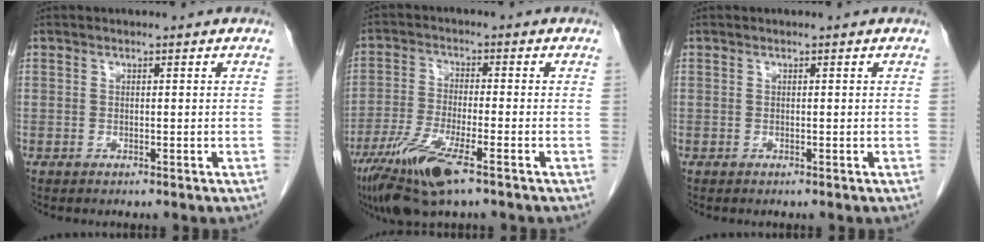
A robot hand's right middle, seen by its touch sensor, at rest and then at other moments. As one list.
[{"total": 10.2, "force": [-6.1, 1.4, 8.1], "torque": [-0.167, -0.026, -0.109]}, {"total": 0.0}]